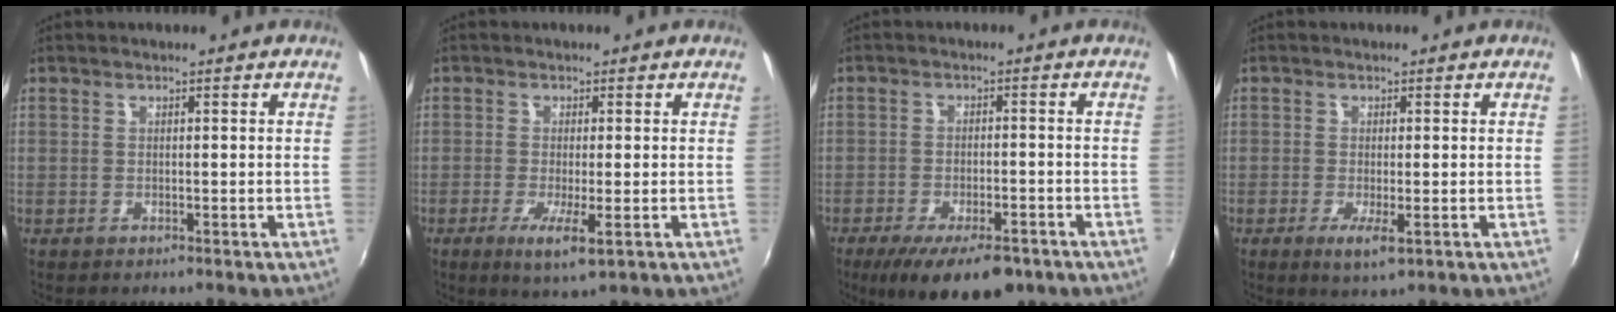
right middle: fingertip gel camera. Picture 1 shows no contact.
{"total": 4.9, "force": [-1.7, 0.3, 4.6], "torque": [-0.095, -0.016, -0.029]}
{"total": 13.0, "force": [-8.8, 4.7, 8.3], "torque": [-0.161, -0.027, -0.130]}
{"total": 3.4, "force": [-1.1, 0.5, 3.2], "torque": [-0.063, -0.012, -0.017]}